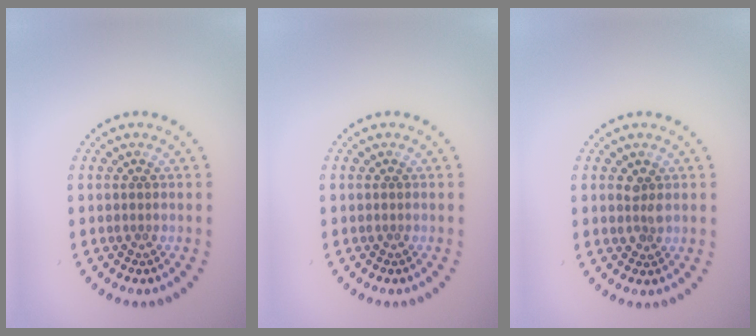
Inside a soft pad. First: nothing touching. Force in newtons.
{"total": 0.0}
{"total": 1.3, "press": 1.3, "slide": 0.3}